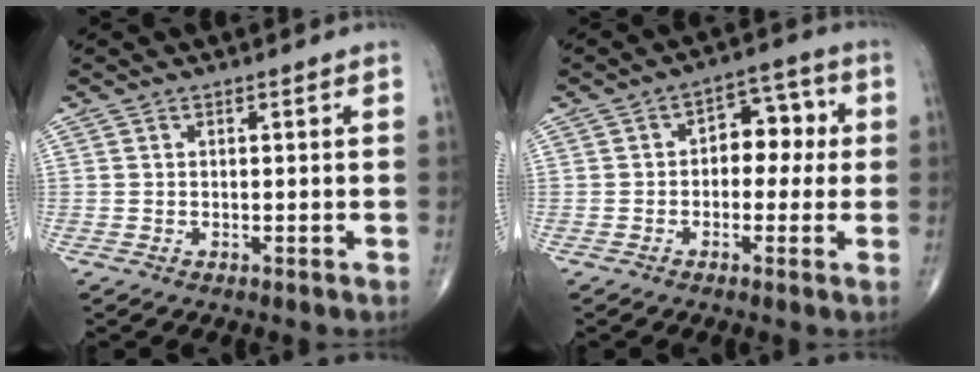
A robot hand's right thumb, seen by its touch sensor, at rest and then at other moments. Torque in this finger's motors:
{"motor_torque": [-0.10, 0.14, 0.15, 0.12, 0.01]}